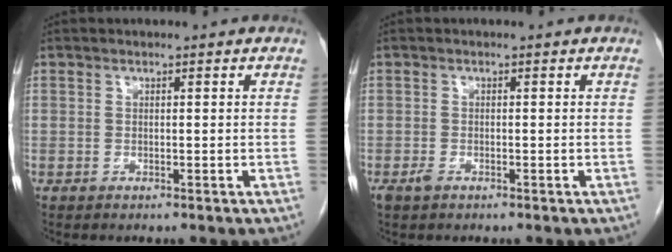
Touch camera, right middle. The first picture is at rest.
{"total": 1.3, "force": [-0.8, 0.6, 0.8], "torque": [-0.022, -0.001, -0.012]}